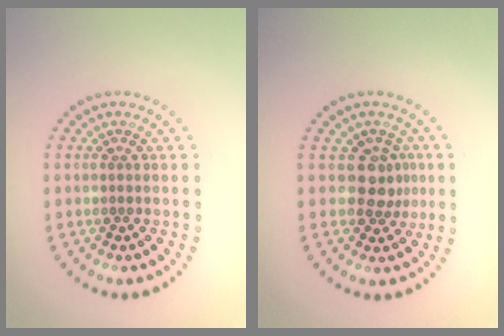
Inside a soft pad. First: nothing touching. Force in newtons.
{"total": 2.7, "press": 2.3, "slide": 1.4}